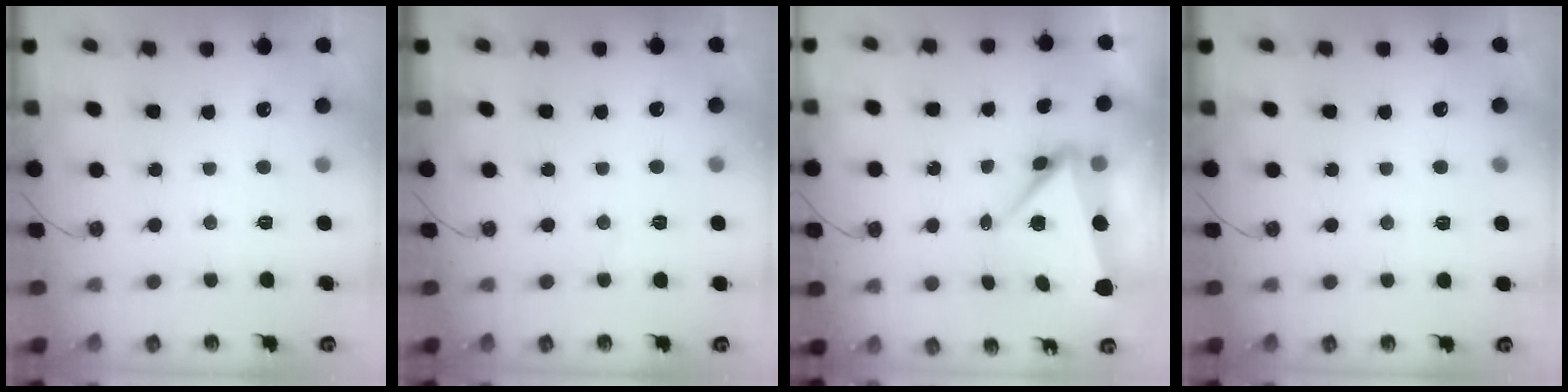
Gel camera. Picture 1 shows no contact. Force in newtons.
{"total": 3.4, "press": 3.3, "slide": 0.9}
{"total": 6.3, "press": 6.2, "slide": 1.1}
{"total": 2.8, "press": 2.7, "slide": 0.9}